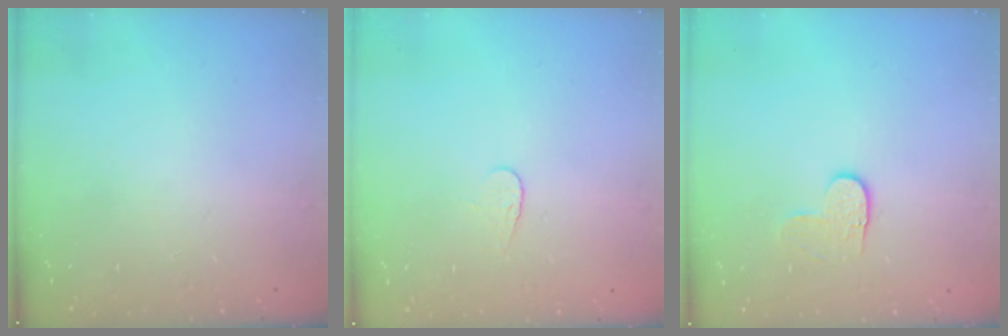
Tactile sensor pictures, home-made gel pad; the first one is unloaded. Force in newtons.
{"total": 4.3, "press": 4.3, "slide": 0.3}
{"total": 3.6, "press": 3.6, "slide": 0.4}